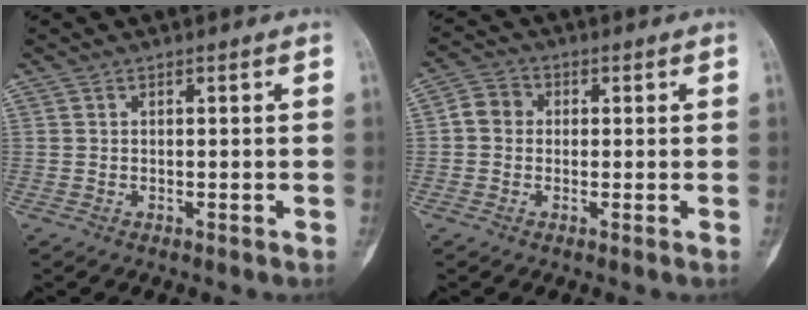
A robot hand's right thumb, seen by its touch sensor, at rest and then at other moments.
{"total": 4.2, "force": [0.0, 3.7, 2.0], "torque": [-0.022, 0.011, -0.011]}